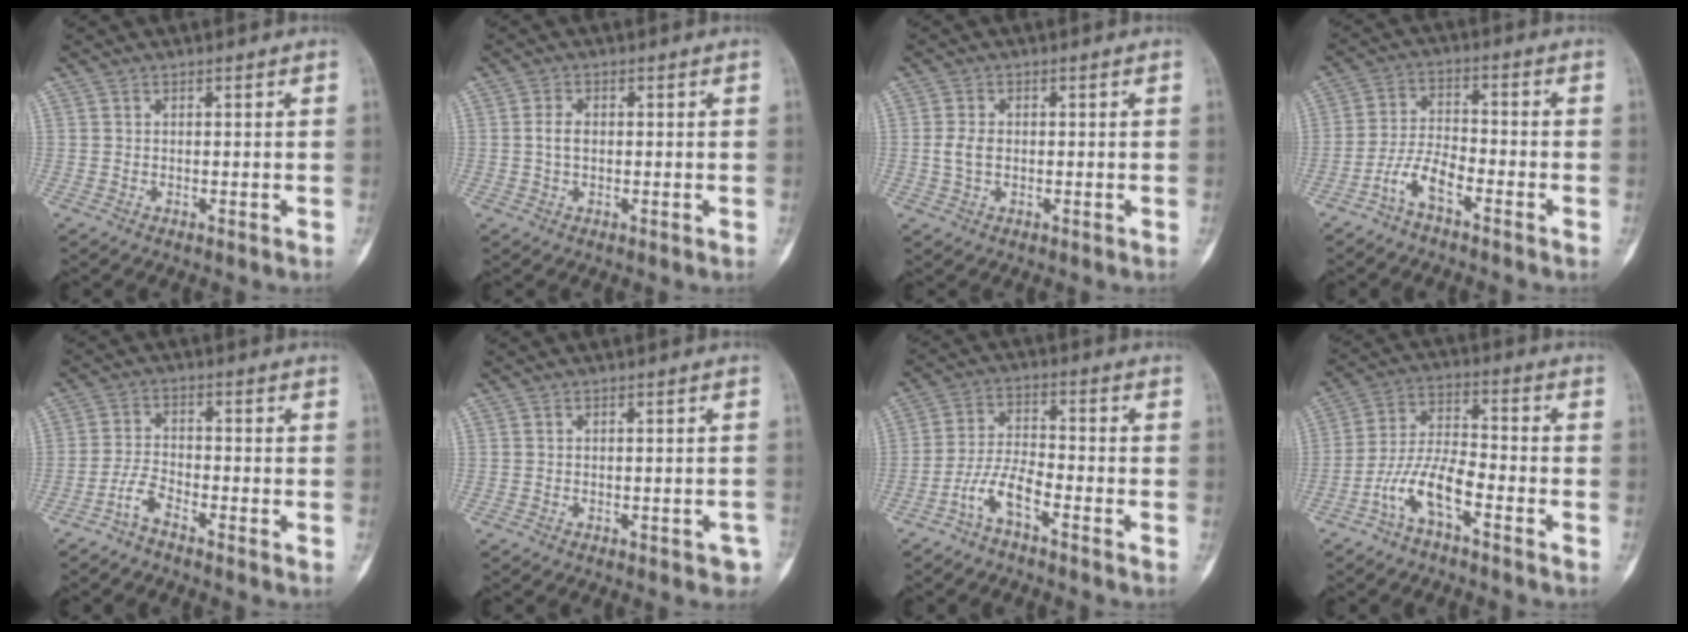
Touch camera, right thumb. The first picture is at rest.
{"total": 2.5, "force": [0.0, 1.6, 2.0], "torque": [-0.037, 0.004, -0.004]}
{"total": 3.2, "force": [-0.1, 2.1, 2.3], "torque": [-0.050, 0.006, -0.003]}
{"total": 6.4, "force": [-4.0, 2.1, 4.5], "torque": [-0.092, 0.033, -0.082]}
{"total": 3.8, "force": [-3.1, 1.0, 2.0], "torque": [-0.042, 0.021, -0.068]}
{"total": 3.3, "force": [-2.2, 1.5, 1.9], "torque": [-0.013, 0.014, -0.021]}
{"total": 6.5, "force": [-4.1, 1.8, 4.6], "torque": [-0.099, 0.035, -0.087]}
{"total": 9.1, "force": [-5.0, 3.0, 7.0], "torque": [-0.144, 0.049, -0.102]}